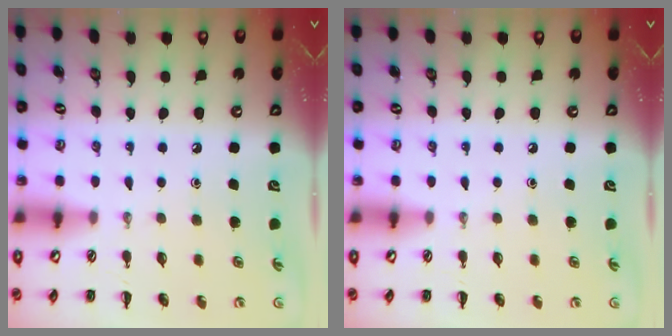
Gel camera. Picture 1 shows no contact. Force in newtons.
{"total": 0.0}